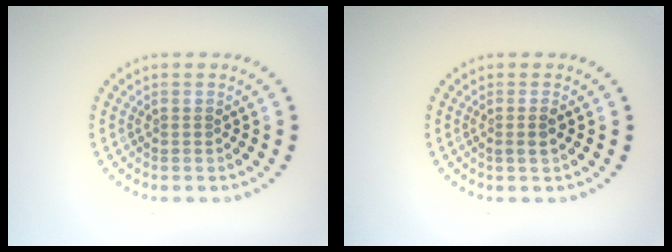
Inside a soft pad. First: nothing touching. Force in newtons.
{"total": 1.2, "press": 1.0, "slide": 0.7}